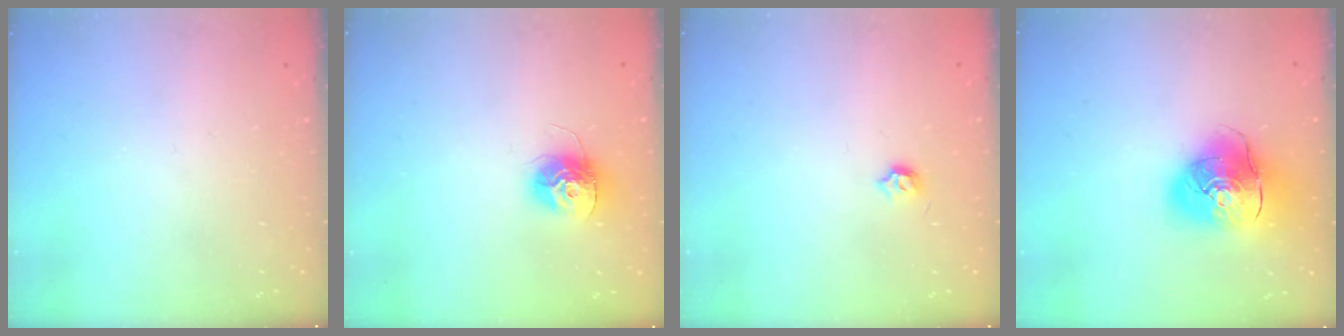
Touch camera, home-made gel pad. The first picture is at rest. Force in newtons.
{"total": 12.3, "press": 12.3, "slide": 1.0}
{"total": 3.9, "press": 3.9, "slide": 0.6}
{"total": 17.0, "press": 16.8, "slide": 2.6}